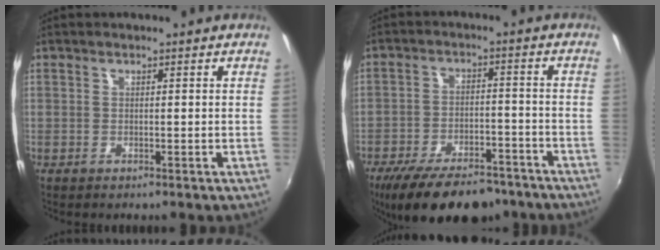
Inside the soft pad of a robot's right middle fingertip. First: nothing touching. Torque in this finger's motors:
{"motor_torque": [1.07, -1.07, 0.33, 0.12]}